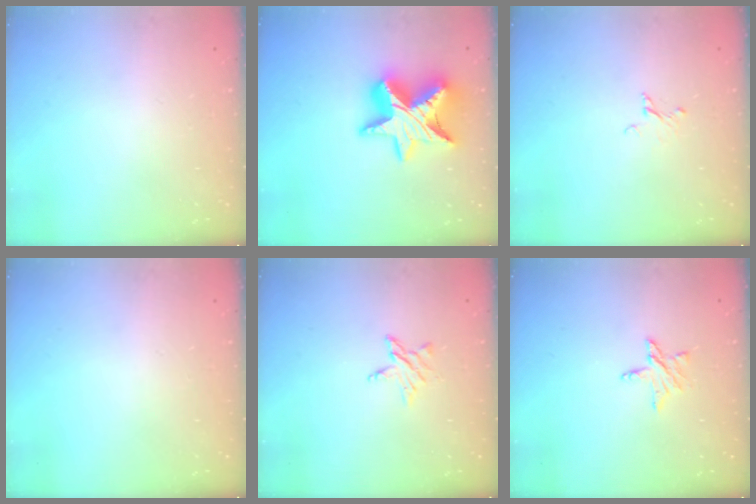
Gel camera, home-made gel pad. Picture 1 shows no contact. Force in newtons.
{"total": 16.2, "press": 16.1, "slide": 1.7}
{"total": 2.1, "press": 2.1, "slide": 0.1}
{"total": 0.0}
{"total": 5.0, "press": 5.0, "slide": 0.6}
{"total": 5.5, "press": 5.5, "slide": 0.5}